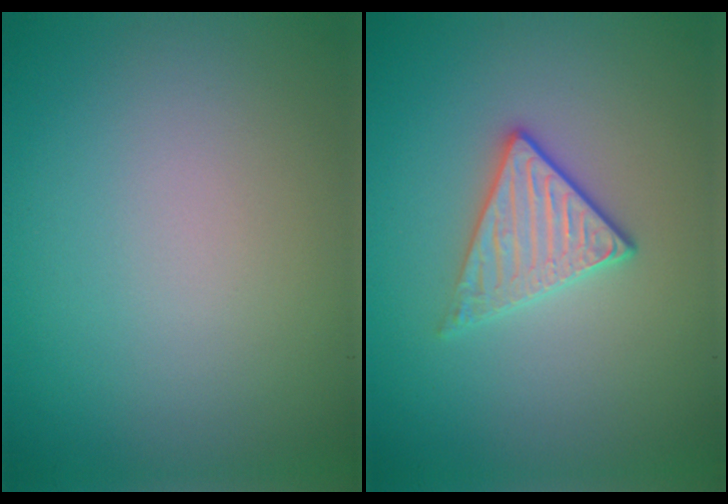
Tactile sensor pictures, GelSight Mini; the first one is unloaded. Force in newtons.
{"total": 2.8, "press": 2.6, "slide": 1.1}